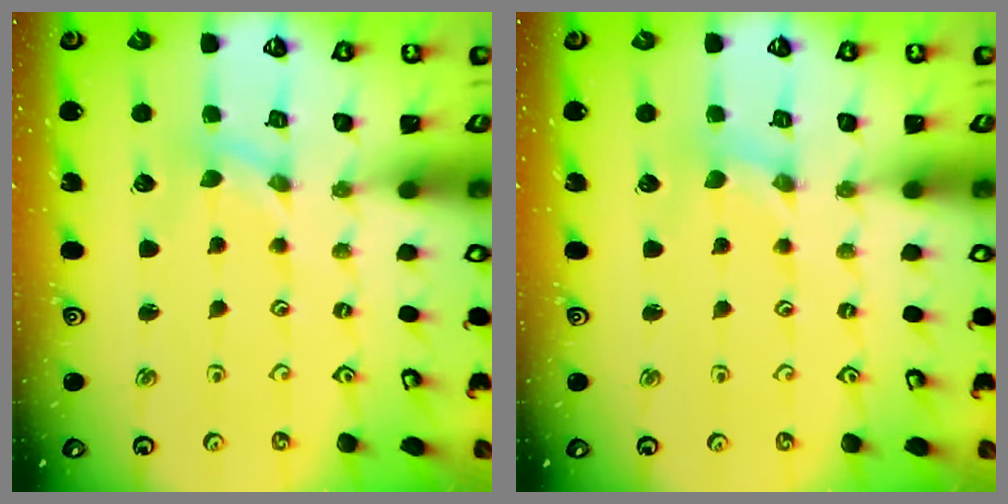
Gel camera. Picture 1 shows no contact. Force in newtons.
{"total": 0.0}